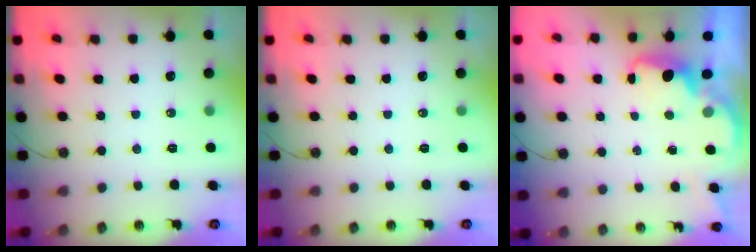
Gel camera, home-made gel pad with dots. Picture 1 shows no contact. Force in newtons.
{"total": 0.0}
{"total": 1.9, "press": 1.8, "slide": 0.7}